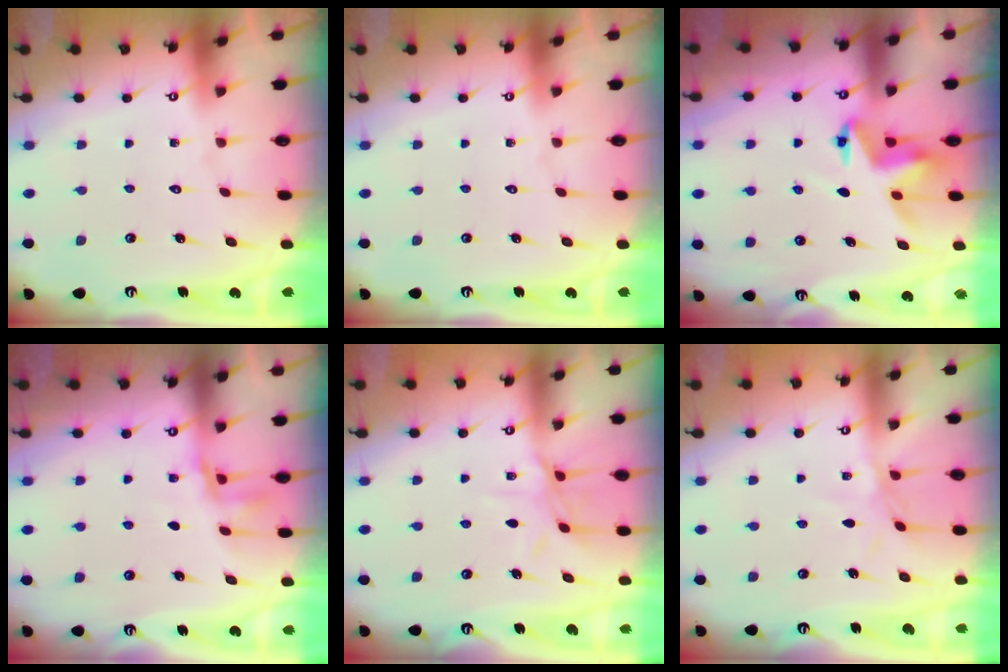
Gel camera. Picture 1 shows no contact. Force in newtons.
{"total": 0.0}
{"total": 5.3, "press": 5.3, "slide": 0.1}
{"total": 6.0, "press": 5.8, "slide": 1.3}
{"total": 7.9, "press": 7.9, "slide": 0.6}
{"total": 4.6, "press": 4.6, "slide": 0.4}